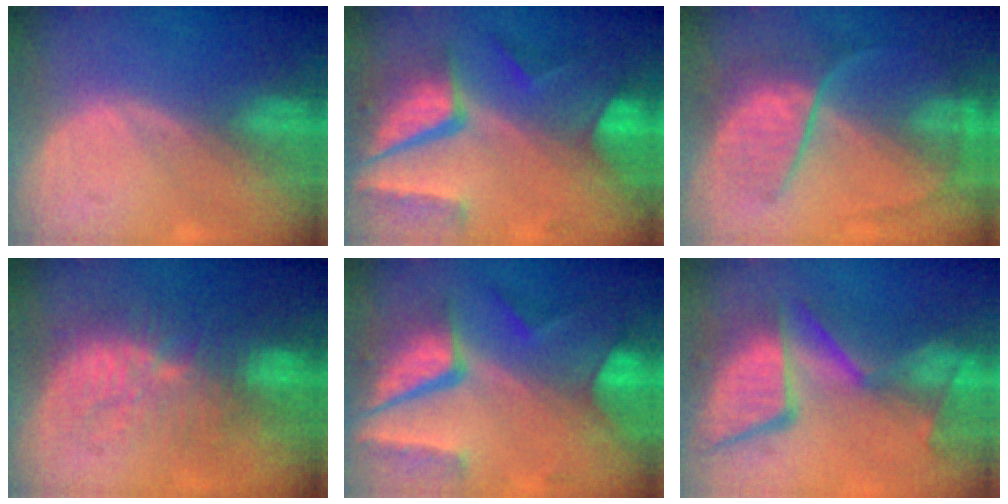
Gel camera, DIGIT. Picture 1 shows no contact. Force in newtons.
{"total": 10.3, "press": 8.8, "slide": 5.4}
{"total": 7.3, "press": 6.8, "slide": 2.6}
{"total": 9.2, "press": 9.0, "slide": 2.0}
{"total": 10.4, "press": 8.8, "slide": 5.5}
{"total": 13.0, "press": 11.4, "slide": 6.3}